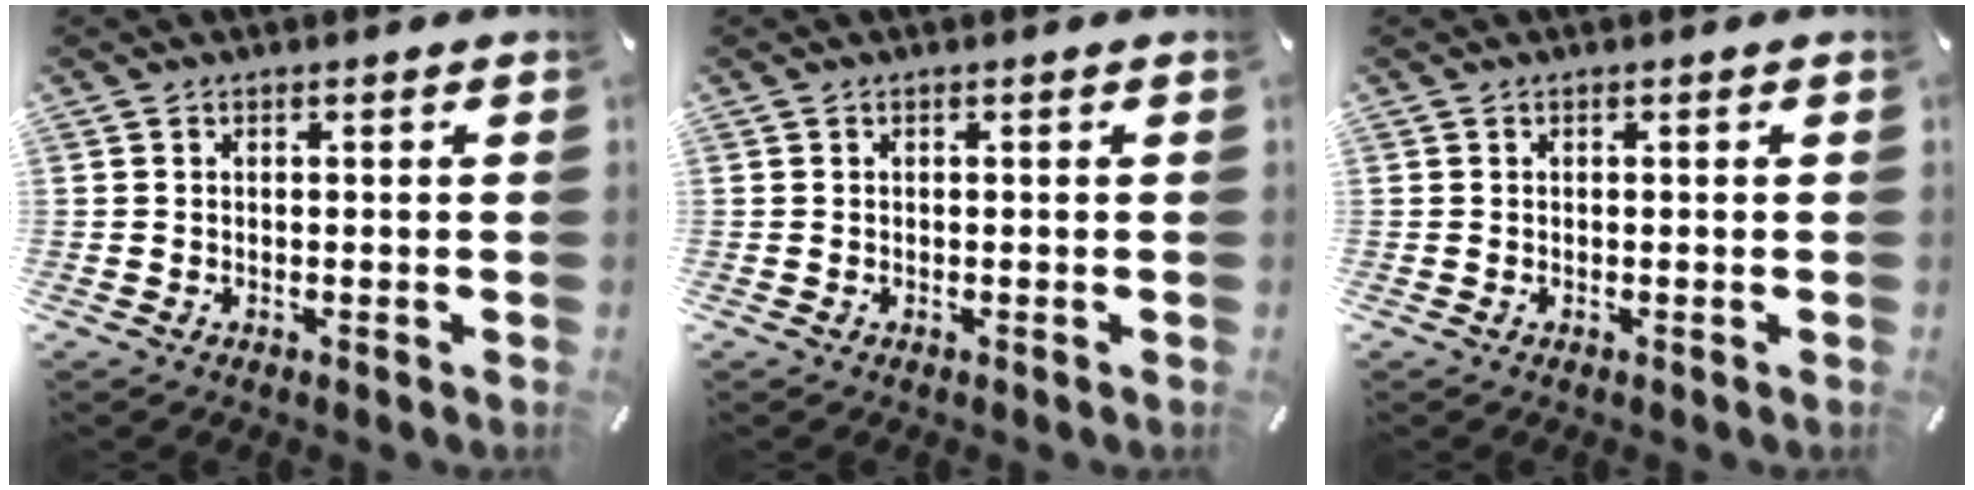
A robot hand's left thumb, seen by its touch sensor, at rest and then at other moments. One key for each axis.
{"total": 0.0}
{"total": 0.0}